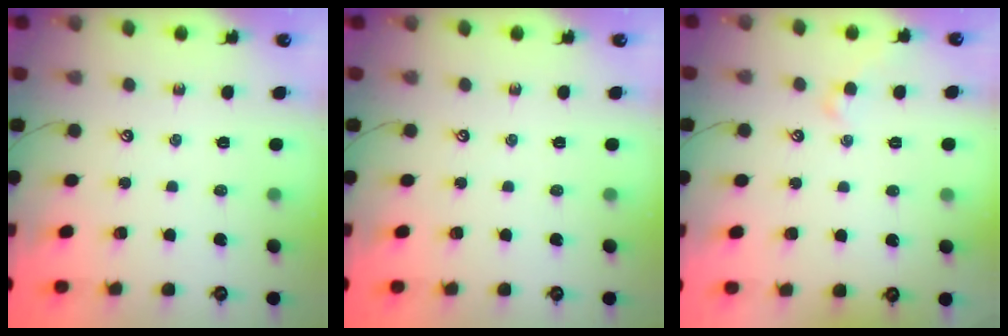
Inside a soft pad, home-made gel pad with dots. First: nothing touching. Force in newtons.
{"total": 0.0}
{"total": 0.6, "press": 0.4, "slide": 0.5}